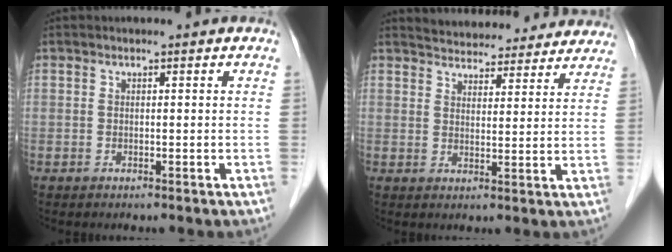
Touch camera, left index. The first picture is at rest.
{"total": 16.9, "force": [15.9, 4.5, 3.7], "torque": [-0.040, 0.019, 0.199]}